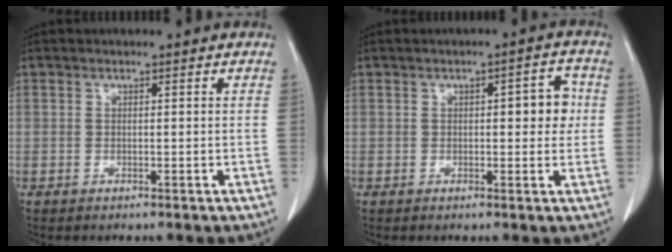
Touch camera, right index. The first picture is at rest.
{"total": 4.6, "force": [0.5, 1.7, 4.3], "torque": [-0.048, 0.012, 0.005]}